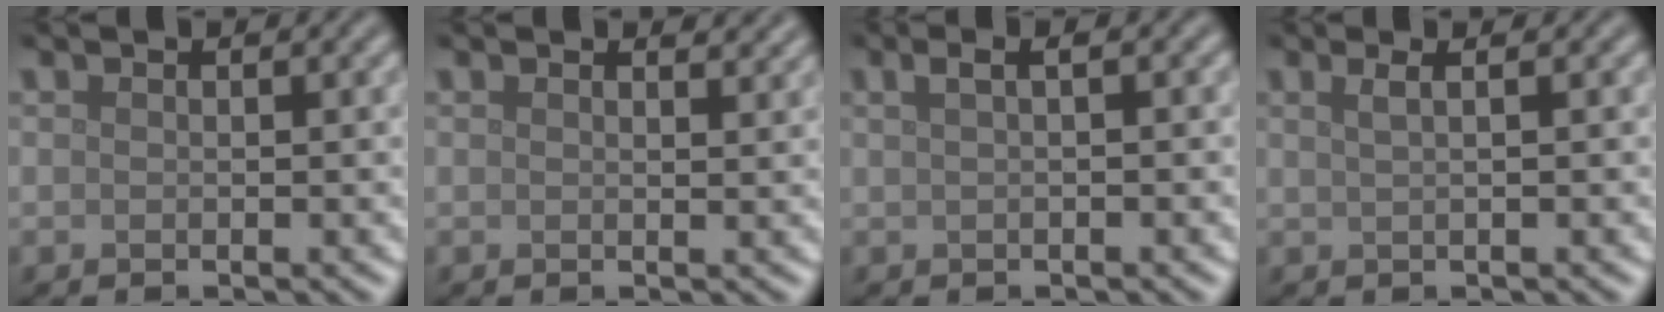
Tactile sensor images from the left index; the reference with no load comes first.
{"total": 1.4, "force": [1.3, 0.3, 0.4], "torque": [-0.006, -0.002, 0.012]}
{"total": 2.2, "force": [0.7, 0.8, 1.9], "torque": [-0.033, 0.009, 0.005]}
{"total": 2.4, "force": [1.0, 1.1, 1.8], "torque": [-0.013, 0.005, -0.008]}